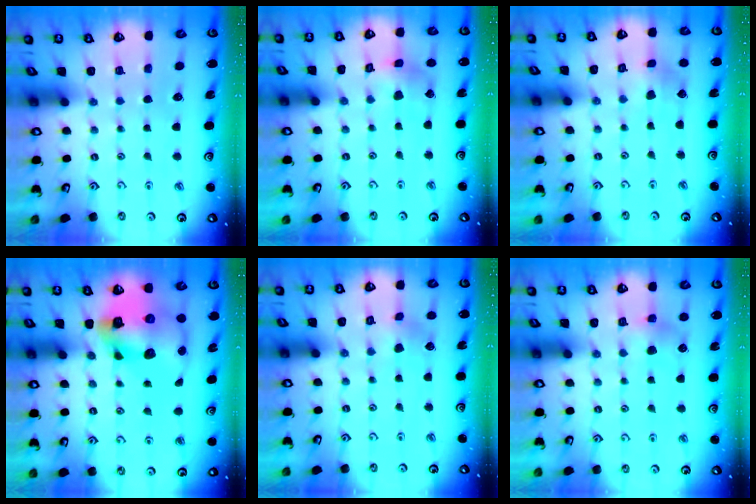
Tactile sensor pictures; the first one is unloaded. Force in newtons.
{"total": 4.6, "press": 4.6, "slide": 0.5}
{"total": 3.0, "press": 3.0, "slide": 0.1}
{"total": 17.3, "press": 17.1, "slide": 2.6}
{"total": 3.3, "press": 3.3, "slide": 0.5}
{"total": 6.2, "press": 6.2, "slide": 0.6}